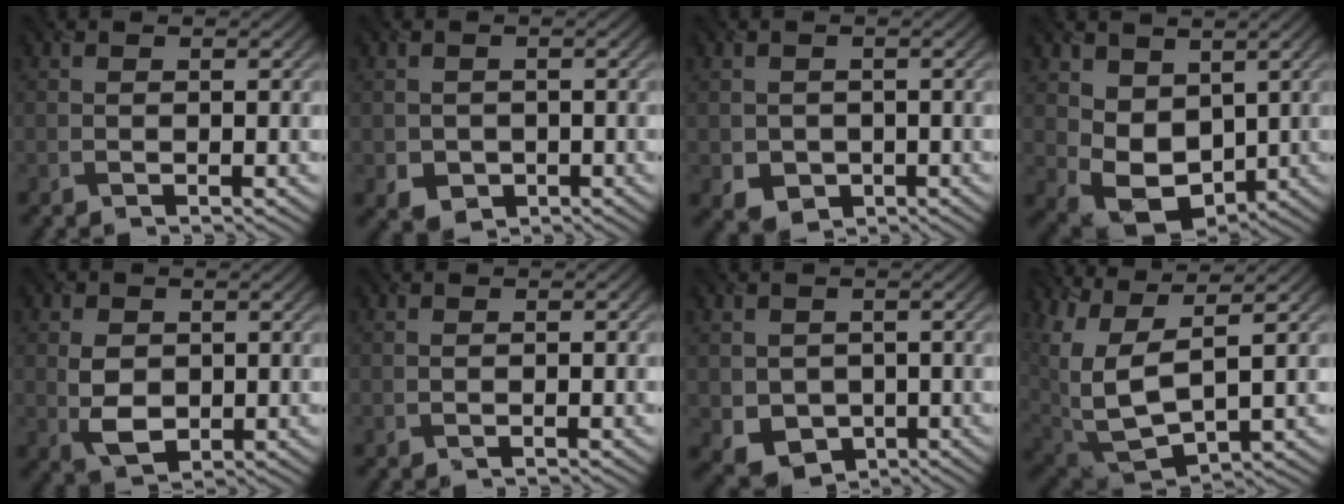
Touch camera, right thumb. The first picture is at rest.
{"total": 2.6, "force": [-0.6, 2.4, 0.8], "torque": [-0.028, -0.012, -0.009]}
{"total": 2.9, "force": [-0.6, 2.7, 1.0], "torque": [-0.034, -0.015, -0.007]}
{"total": 7.1, "force": [1.6, 5.3, 4.5], "torque": [-0.113, -0.021, 0.033]}
{"total": 4.4, "force": [0.1, 3.2, 3.0], "torque": [-0.065, -0.006, 0.005]}
{"total": 0.0}
{"total": 4.4, "force": [-0.4, 3.9, 2.0], "torque": [-0.062, -0.021, -0.004]}
{"total": 13.3, "force": [3.7, 6.5, 10.9], "torque": [-0.271, -0.020, 0.099]}